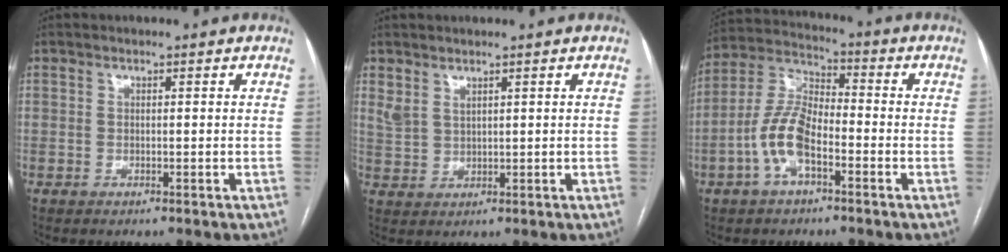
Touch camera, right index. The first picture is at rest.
{"total": 2.9, "force": [2.5, 1.2, 0.8], "torque": [-0.029, 0.008, 0.059]}
{"total": 9.2, "force": [-3.3, 3.8, 7.7], "torque": [-0.181, 0.017, -0.068]}